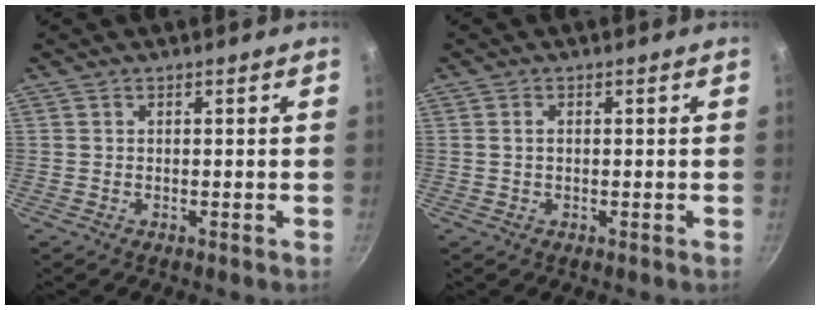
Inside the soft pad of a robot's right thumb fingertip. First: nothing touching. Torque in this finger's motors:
{"motor_torque": [-0.15, -0.36, -0.47, 0.00, 0.06]}